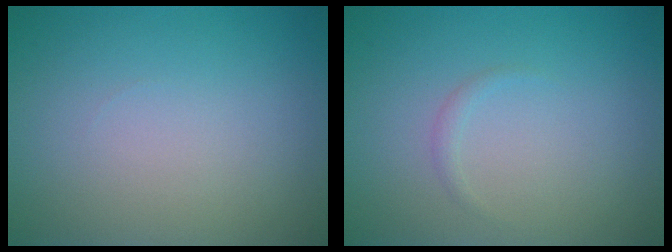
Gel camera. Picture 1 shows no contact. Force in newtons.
{"total": 0.6, "press": 0.6, "slide": 0.0}